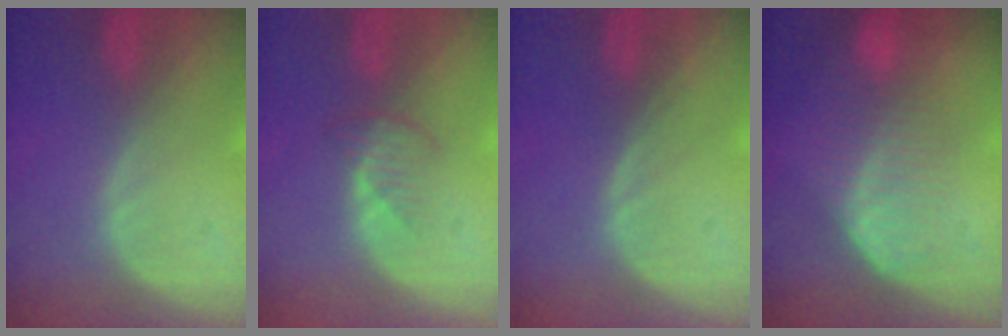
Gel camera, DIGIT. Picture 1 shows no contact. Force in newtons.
{"total": 2.7, "press": 2.6, "slide": 0.7}
{"total": 0.0}
{"total": 6.8, "press": 6.6, "slide": 1.4}